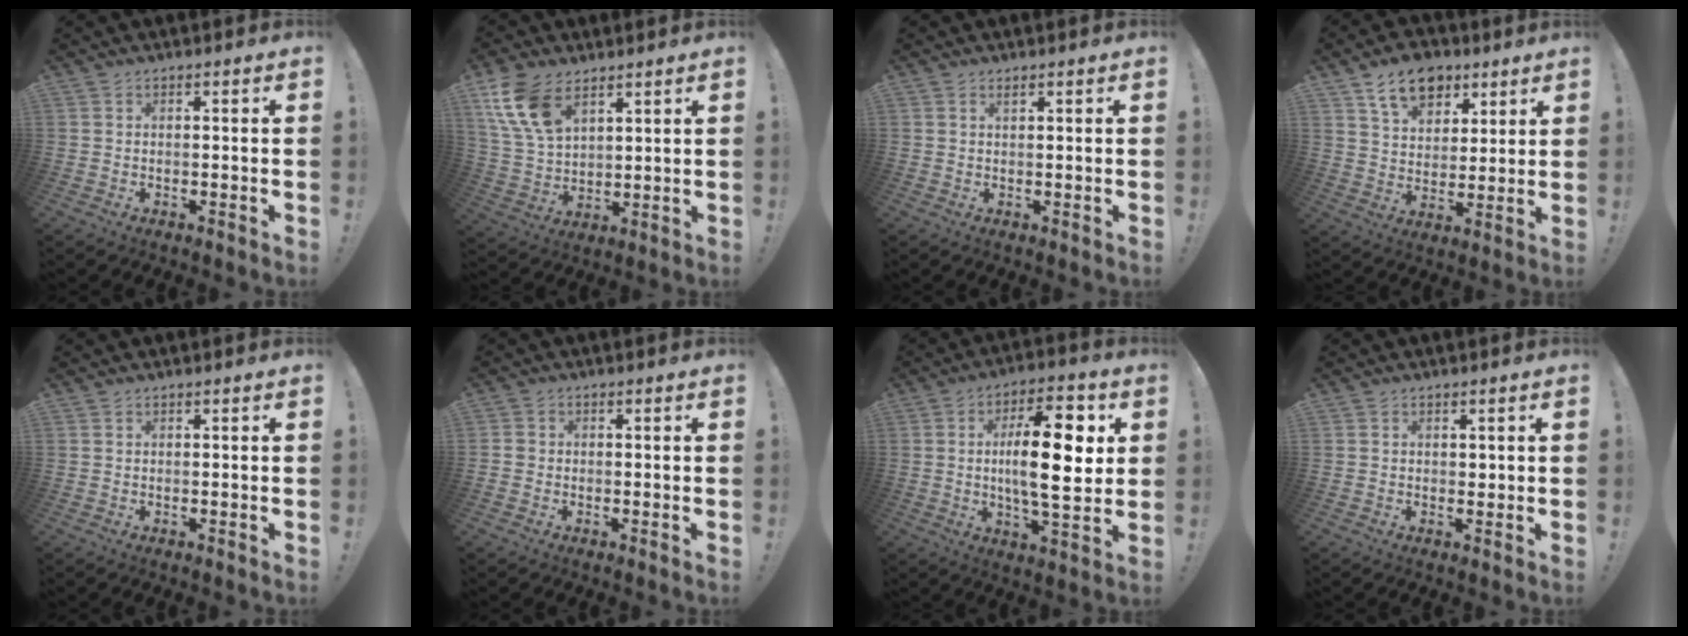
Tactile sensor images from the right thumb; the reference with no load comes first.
{"total": 13.4, "force": [7.6, 7.7, 7.9], "torque": [-0.172, -0.027, 0.149]}
{"total": 1.0, "force": [0.8, 0.2, 0.5], "torque": [0.004, -0.006, 0.011]}
{"total": 12.8, "force": [7.6, 8.5, 5.9], "torque": [-0.080, -0.039, 0.142]}
{"total": 0.0}
{"total": 1.6, "force": [-0.6, 1.5, 0.5], "torque": [-0.015, 0.008, -0.009]}
{"total": 18.2, "force": [2.4, 6.7, 16.7], "torque": [-0.269, 0.002, 0.027]}
{"total": 0.9, "force": [0.3, 0.8, 0.3], "torque": [0.006, -0.004, 0.004]}